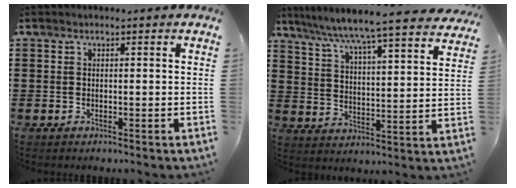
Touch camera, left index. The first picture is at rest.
{"total": 5.9, "force": [5.4, -0.8, 2.3], "torque": [-0.071, -0.044, 0.084]}